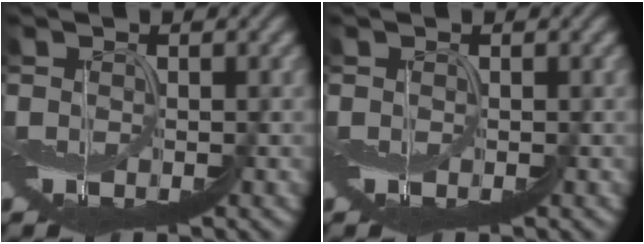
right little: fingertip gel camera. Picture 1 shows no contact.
{"total": 0.0}